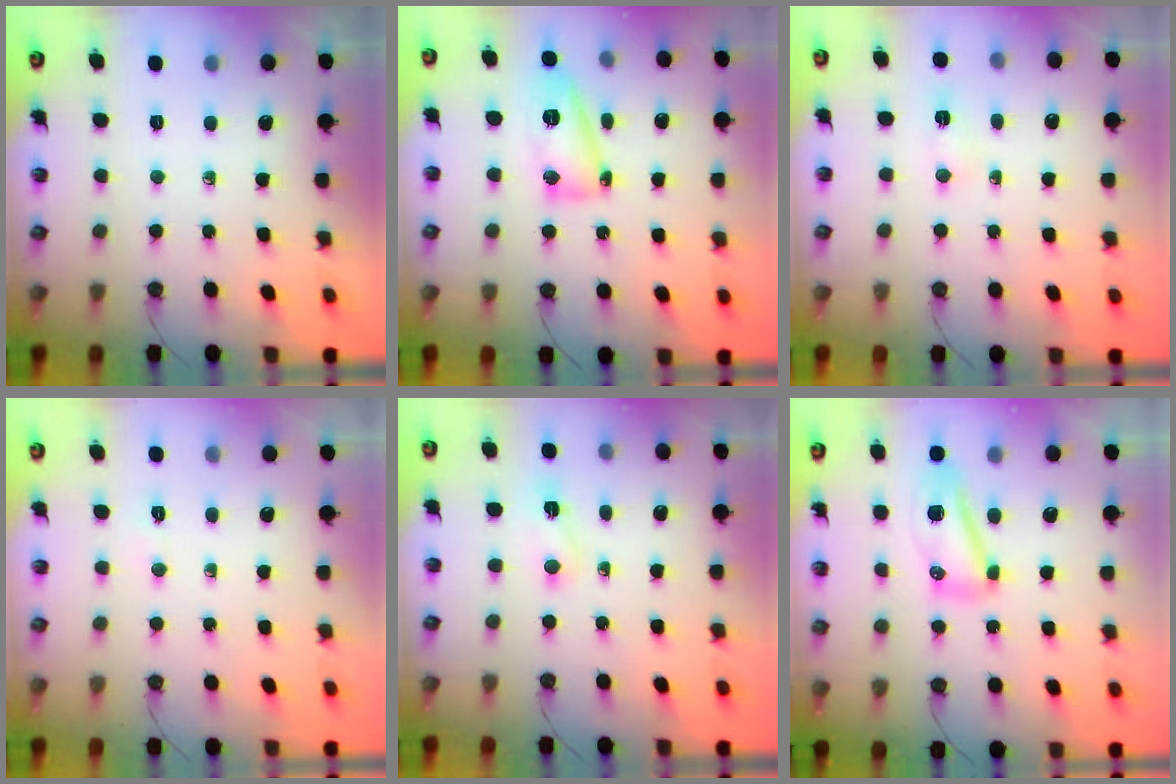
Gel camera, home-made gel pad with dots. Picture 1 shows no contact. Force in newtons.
{"total": 12.9, "press": 11.9, "slide": 4.9}
{"total": 2.8, "press": 2.8, "slide": 0.2}
{"total": 2.3, "press": 2.3, "slide": 0.3}
{"total": 3.3, "press": 3.2, "slide": 0.7}
{"total": 9.9, "press": 9.9, "slide": 0.8}